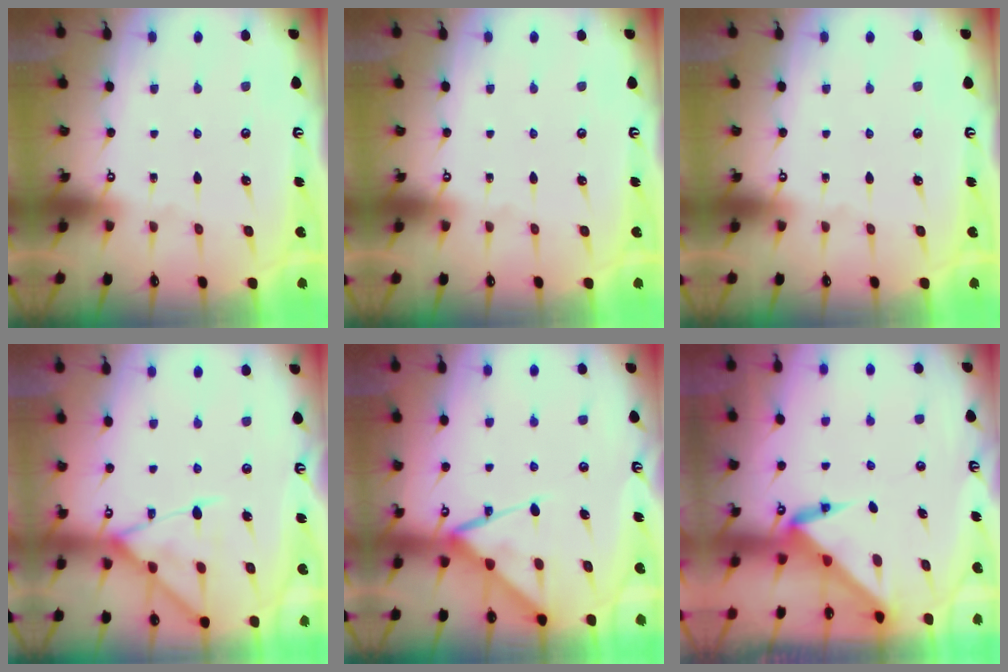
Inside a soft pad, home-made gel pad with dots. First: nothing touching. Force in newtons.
{"total": 0.0}
{"total": 0.0}
{"total": 15.1, "press": 15.0, "slide": 1.1}
{"total": 11.4, "press": 11.3, "slide": 1.2}
{"total": 3.6, "press": 3.6, "slide": 0.2}